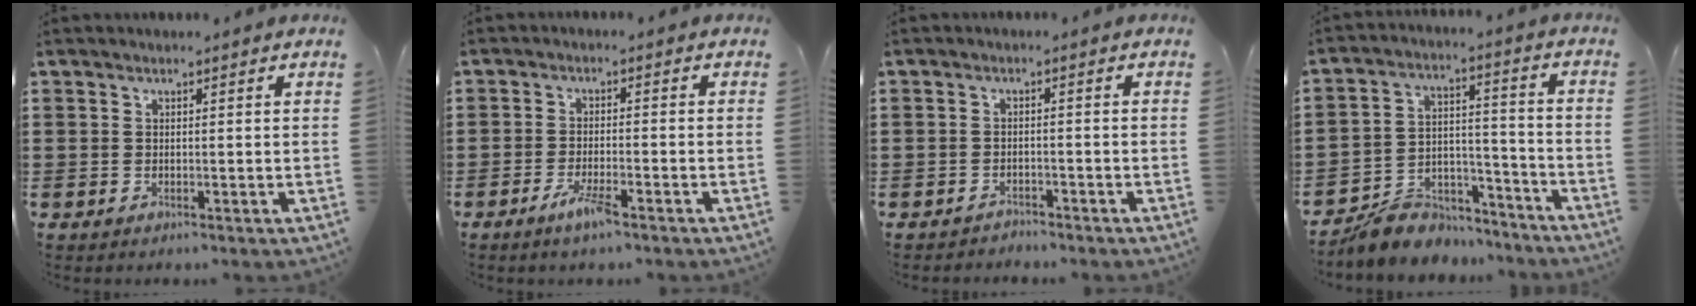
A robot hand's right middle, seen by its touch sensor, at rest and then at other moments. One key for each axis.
{"total": 3.7, "fx": -2.3, "fy": 0.5, "fz": 2.8, "tx": -0.059, "ty": -0.004, "tz": -0.045}
{"total": 1.7, "fx": -1.6, "fy": 0.2, "fz": -0.1, "tx": -0.005, "ty": 0.001, "tz": -0.037}
{"total": 6.9, "fx": -6.5, "fy": 2.2, "fz": 0.6, "tx": -0.011, "ty": 0.022, "tz": -0.128}